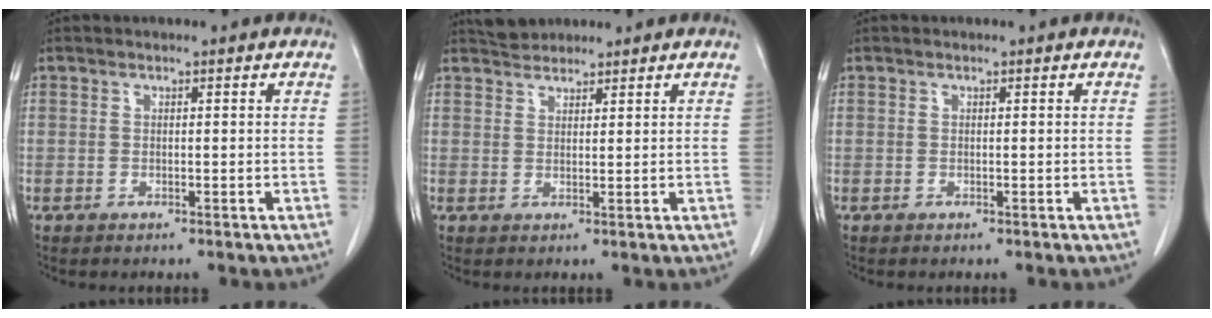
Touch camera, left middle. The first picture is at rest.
{"total": 2.9, "force": [2.7, 0.9, 0.1], "torque": [-0.008, 0.016, 0.049]}
{"total": 0.0}